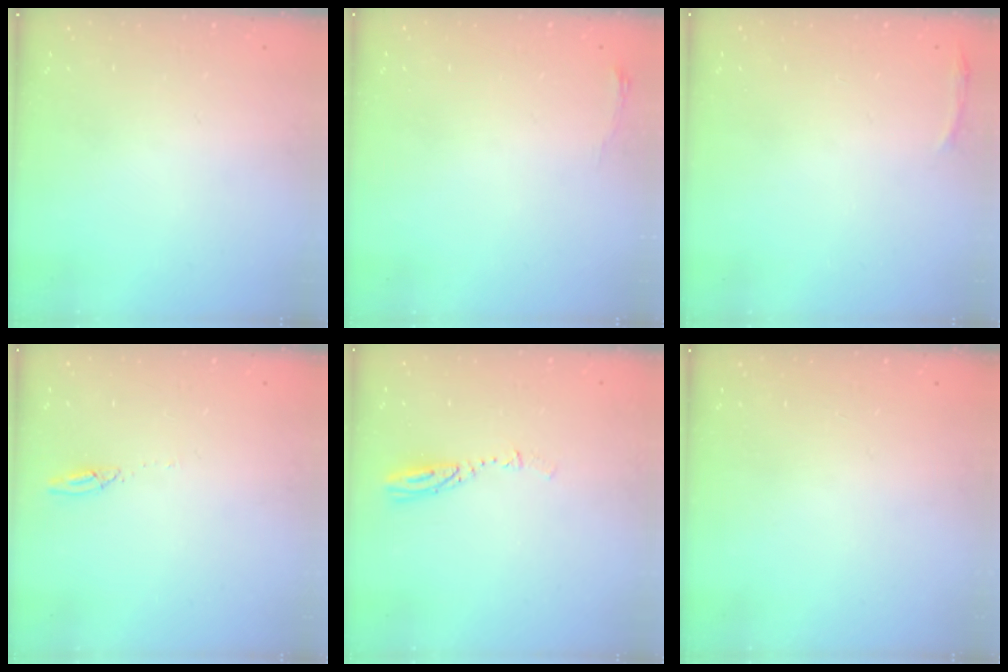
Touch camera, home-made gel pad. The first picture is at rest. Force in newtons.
{"total": 3.4, "press": 3.4, "slide": 0.5}
{"total": 3.0, "press": 1.9, "slide": 2.3}
{"total": 2.7, "press": 2.7, "slide": 0.2}
{"total": 3.7, "press": 3.7, "slide": 0.4}
{"total": 0.0}